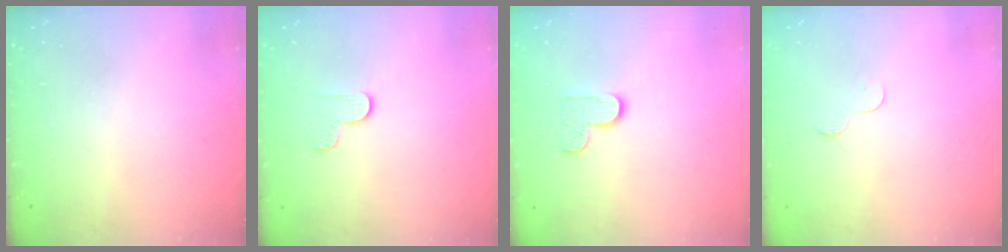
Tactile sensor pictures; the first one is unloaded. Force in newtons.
{"total": 3.3, "press": 3.3, "slide": 0.4}
{"total": 5.7, "press": 5.7, "slide": 0.4}
{"total": 3.7, "press": 3.7, "slide": 0.4}